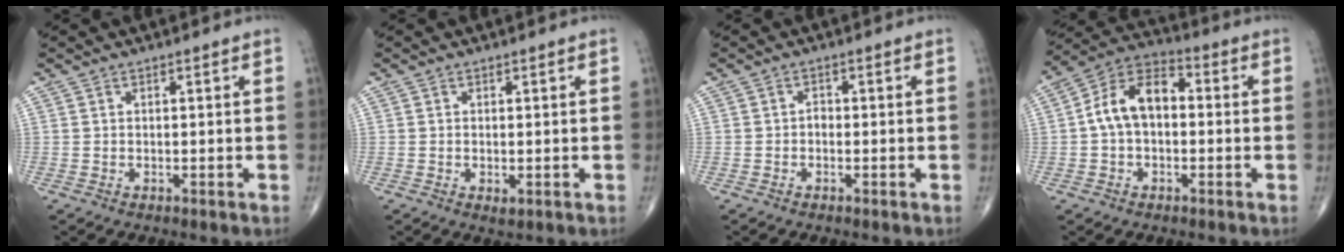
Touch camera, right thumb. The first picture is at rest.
{"total": 1.3, "force": [-0.3, 0.7, 1.1], "torque": [-0.021, -0.005, -0.002]}
{"total": 1.2, "force": [-0.4, 0.8, 0.7], "torque": [-0.005, 0.004, -0.010]}
{"total": 10.9, "force": [0.2, 6.9, 8.4], "torque": [-0.142, 0.037, -0.011]}